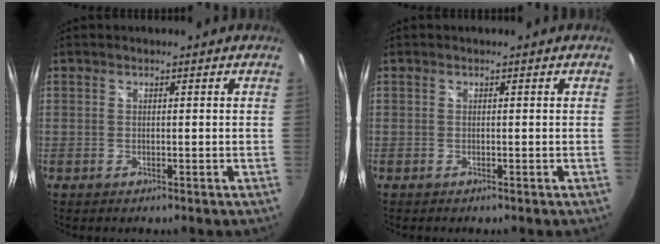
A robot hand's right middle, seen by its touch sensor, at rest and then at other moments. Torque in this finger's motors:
{"motor_torque": [-0.79, -0.12, -0.03, -0.01]}